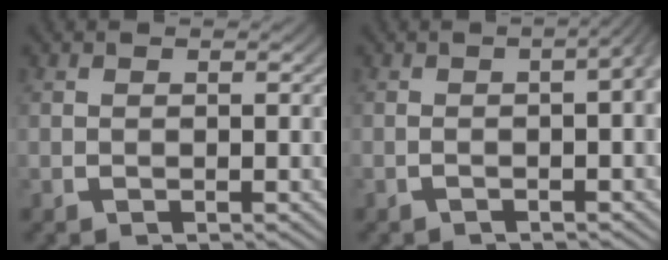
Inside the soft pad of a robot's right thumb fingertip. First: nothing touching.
{"total": 4.7, "force": [0.2, 2.1, 4.2], "torque": [-0.040, 0.024, -0.017]}